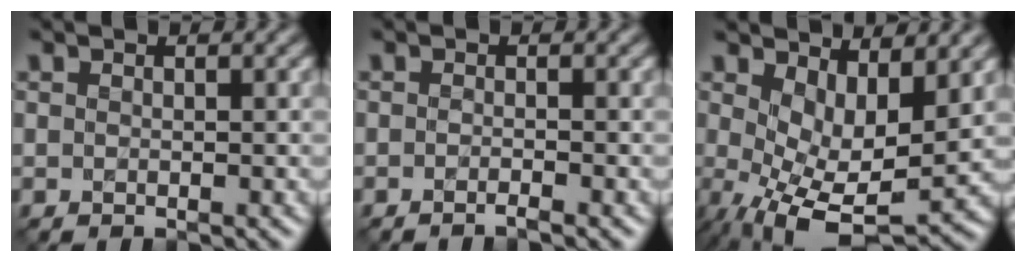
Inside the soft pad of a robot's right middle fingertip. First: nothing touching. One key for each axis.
{"total": 0.9, "fx": -0.6, "fy": 0.0, "fz": 0.6, "tx": -0.008, "ty": -0.002, "tz": -0.014}
{"total": 8.7, "fx": 0.4, "fy": 4.3, "fz": 7.6, "tx": -0.146, "ty": -0.021, "tz": 0.016}